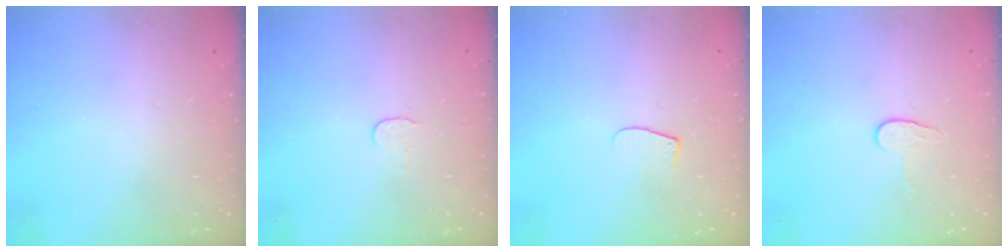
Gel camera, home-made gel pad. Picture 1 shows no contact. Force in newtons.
{"total": 3.7, "press": 3.7, "slide": 0.3}
{"total": 6.2, "press": 6.2, "slide": 0.7}
{"total": 6.2, "press": 6.1, "slide": 0.5}